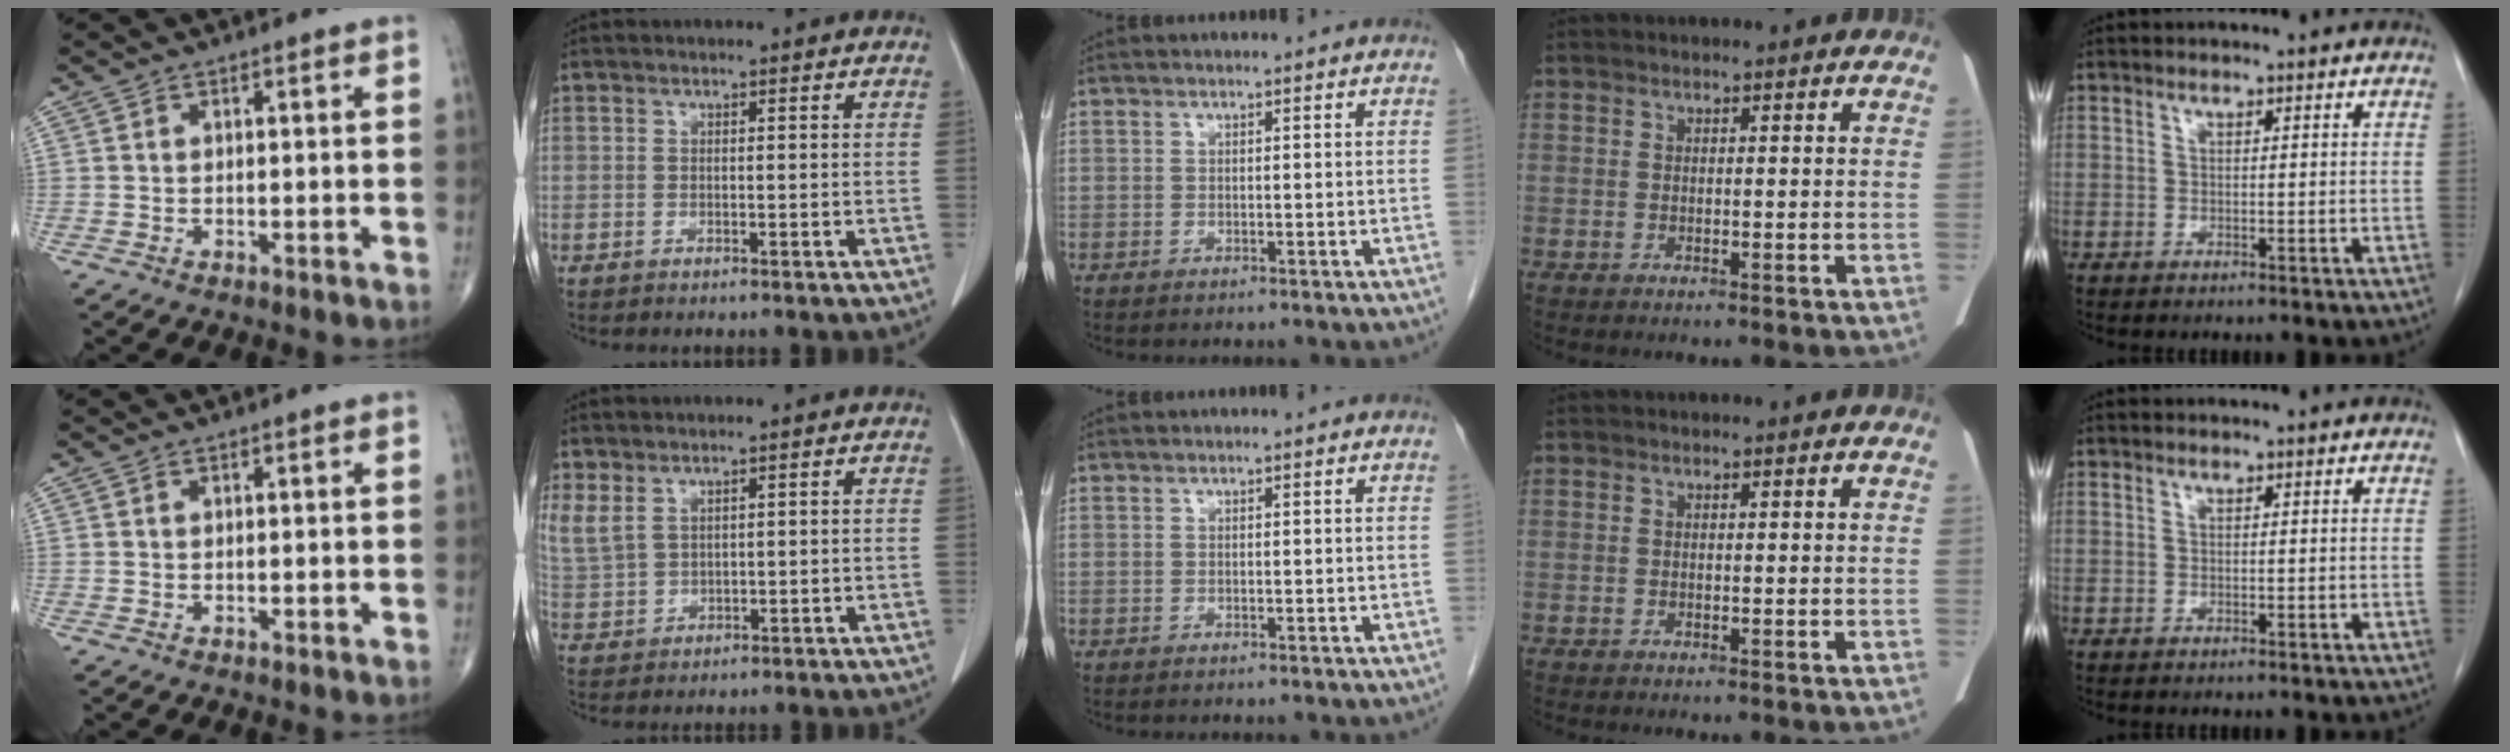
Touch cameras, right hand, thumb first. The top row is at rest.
{"index": {"total": 6.0, "force": [3.3, 3.9, 3.2], "torque": [-0.091, 0.007, 0.085]}}